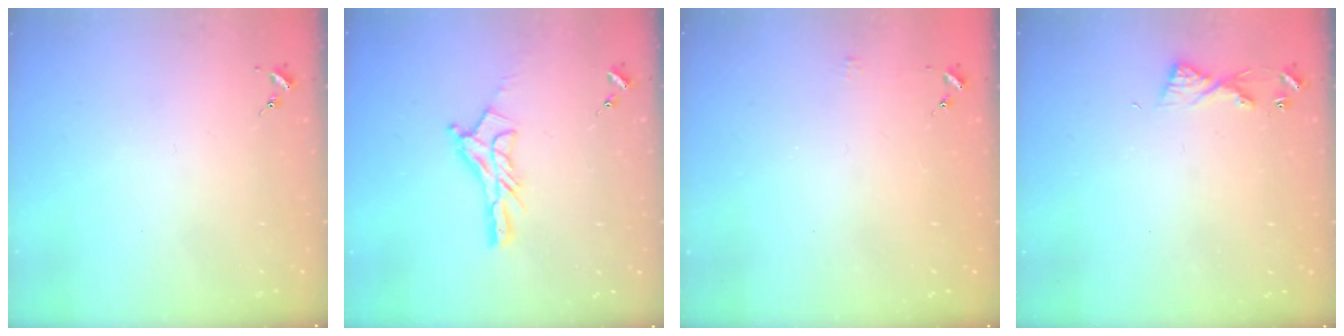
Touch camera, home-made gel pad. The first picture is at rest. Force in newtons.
{"total": 11.1, "press": 11.0, "slide": 0.8}
{"total": 3.3, "press": 3.2, "slide": 0.4}
{"total": 5.4, "press": 5.4, "slide": 0.5}